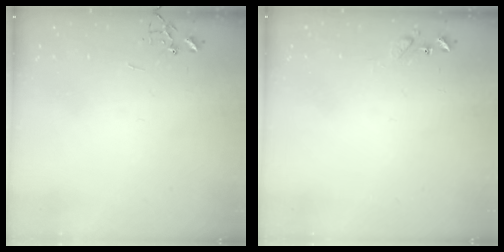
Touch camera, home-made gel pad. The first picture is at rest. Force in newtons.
{"total": 6.7, "press": 6.6, "slide": 0.8}